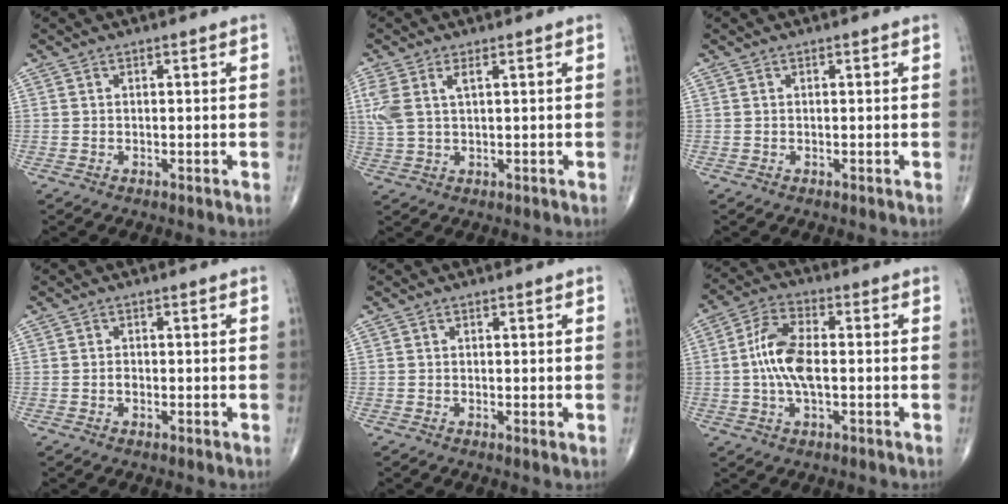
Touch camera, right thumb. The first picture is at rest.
{"total": 5.9, "force": [2.0, 2.6, 4.9], "torque": [-0.136, 0.008, 0.047]}
{"total": 0.0}
{"total": 0.8, "force": [-0.3, 0.5, 0.6], "torque": [-0.008, 0.001, -0.006]}
{"total": 0.6, "force": [0.1, 0.1, 0.6], "torque": [-0.012, -0.003, -0.002]}
{"total": 9.5, "force": [-0.3, 4.3, 8.5], "torque": [-0.178, 0.018, -0.009]}